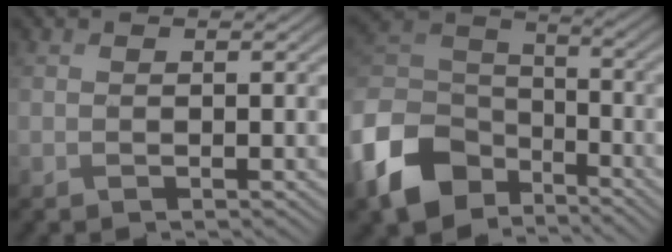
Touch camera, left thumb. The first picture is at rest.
{"total": 13.6, "force": [-7.6, 9.1, 6.7], "torque": [-0.193, -0.015, -0.161]}